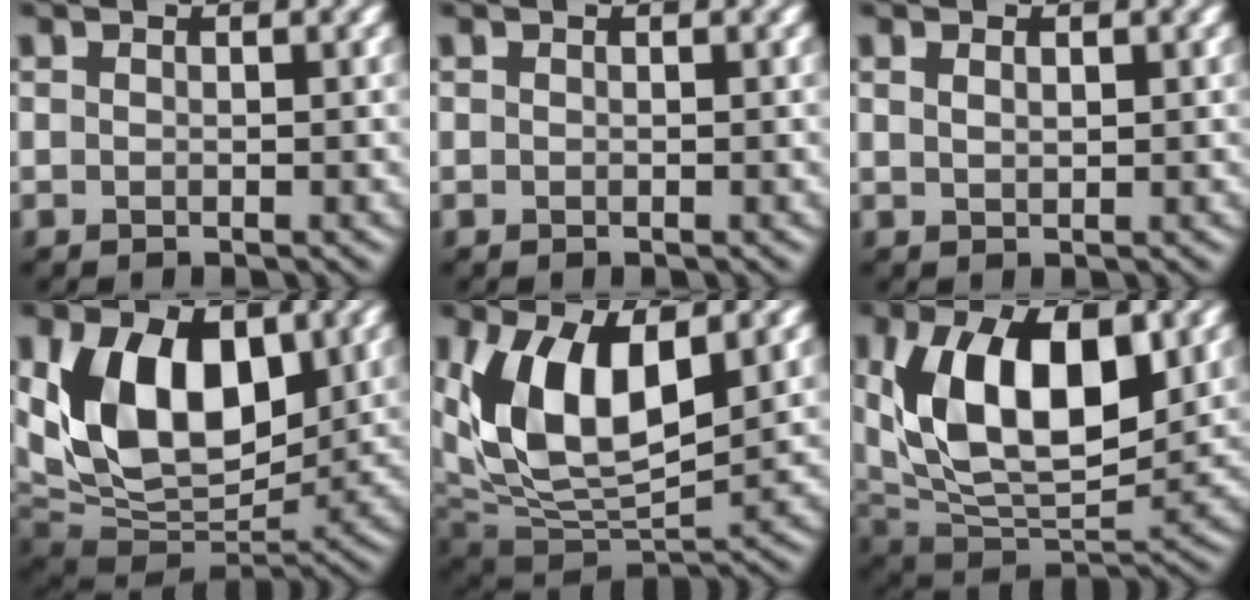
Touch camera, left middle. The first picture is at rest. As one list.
[{"total": 0.0}, {"total": 1.0, "force": [0.6, 0.4, 0.7], "torque": [-0.015, 0.000, 0.012]}, {"total": 11.5, "force": [2.9, 7.2, 8.6], "torque": [-0.155, -0.006, 0.044]}, {"total": 9.8, "force": [3.0, 5.2, 7.8], "torque": [-0.157, -0.012, 0.053]}, {"total": 12.0, "force": [3.2, 6.1, 9.8], "torque": [-0.168, 0.000, 0.049]}]